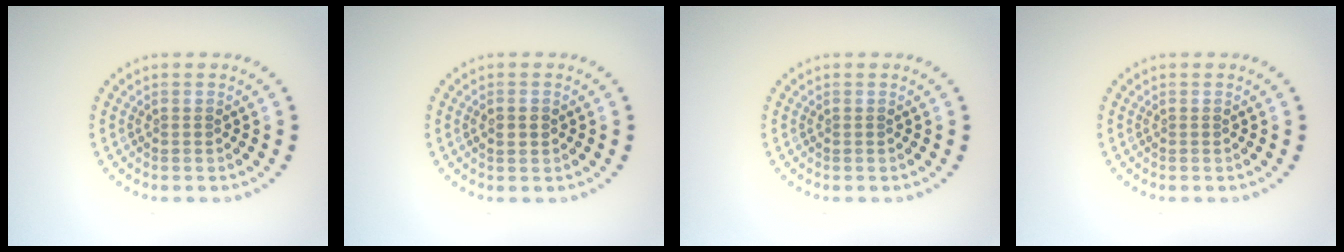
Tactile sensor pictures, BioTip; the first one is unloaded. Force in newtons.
{"total": 1.6, "press": 1.6, "slide": 0.1}
{"total": 0.0}
{"total": 0.0}